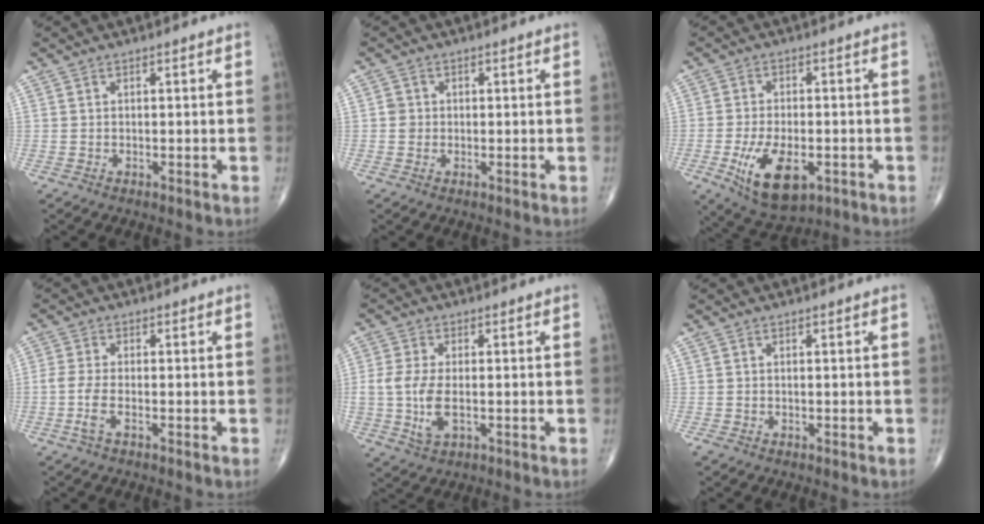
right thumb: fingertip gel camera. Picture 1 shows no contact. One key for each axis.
{"total": 1.7, "fx": -0.1, "fy": 1.7, "fz": 0.4, "tx": 0.002, "ty": 0.005, "tz": -0.003}
{"total": 11.8, "fx": -4.0, "fy": 5.9, "fz": 9.3, "tx": -0.157, "ty": -0.002, "tz": -0.055}
{"total": 3.7, "fx": -1.5, "fy": 1.1, "fz": 3.2, "tx": -0.086, "ty": 0.002, "tz": -0.035}
{"total": 7.6, "fx": -1.1, "fy": 4.0, "fz": 6.4, "tx": -0.144, "ty": -0.004, "tz": -0.020}
{"total": 1.0, "fx": -0.4, "fy": 0.6, "fz": 0.7, "tx": -0.013, "ty": 0.000, "tz": -0.005}